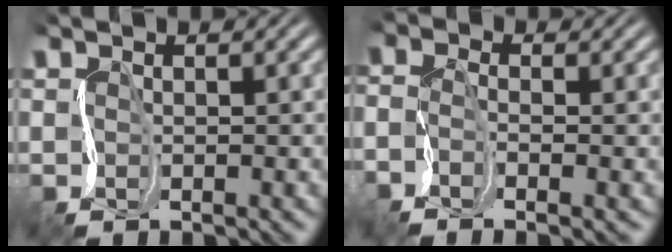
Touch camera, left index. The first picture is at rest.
{"total": 4.0, "force": [-2.7, 1.3, 2.6], "torque": [-0.068, -0.014, -0.044]}